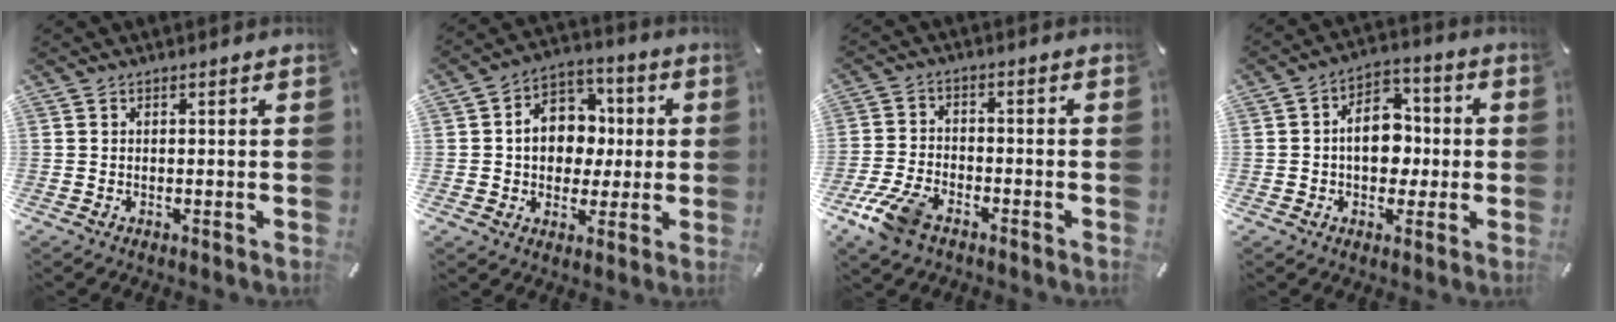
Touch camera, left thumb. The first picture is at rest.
{"total": 10.9, "force": [-0.2, 9.5, 5.4], "torque": [-0.083, 0.017, 0.002]}
{"total": 8.5, "force": [-5.4, 4.3, 5.0], "torque": [-0.116, 0.015, -0.103]}
{"total": 10.2, "force": [-0.9, 7.6, 6.8], "torque": [-0.107, 0.013, -0.019]}